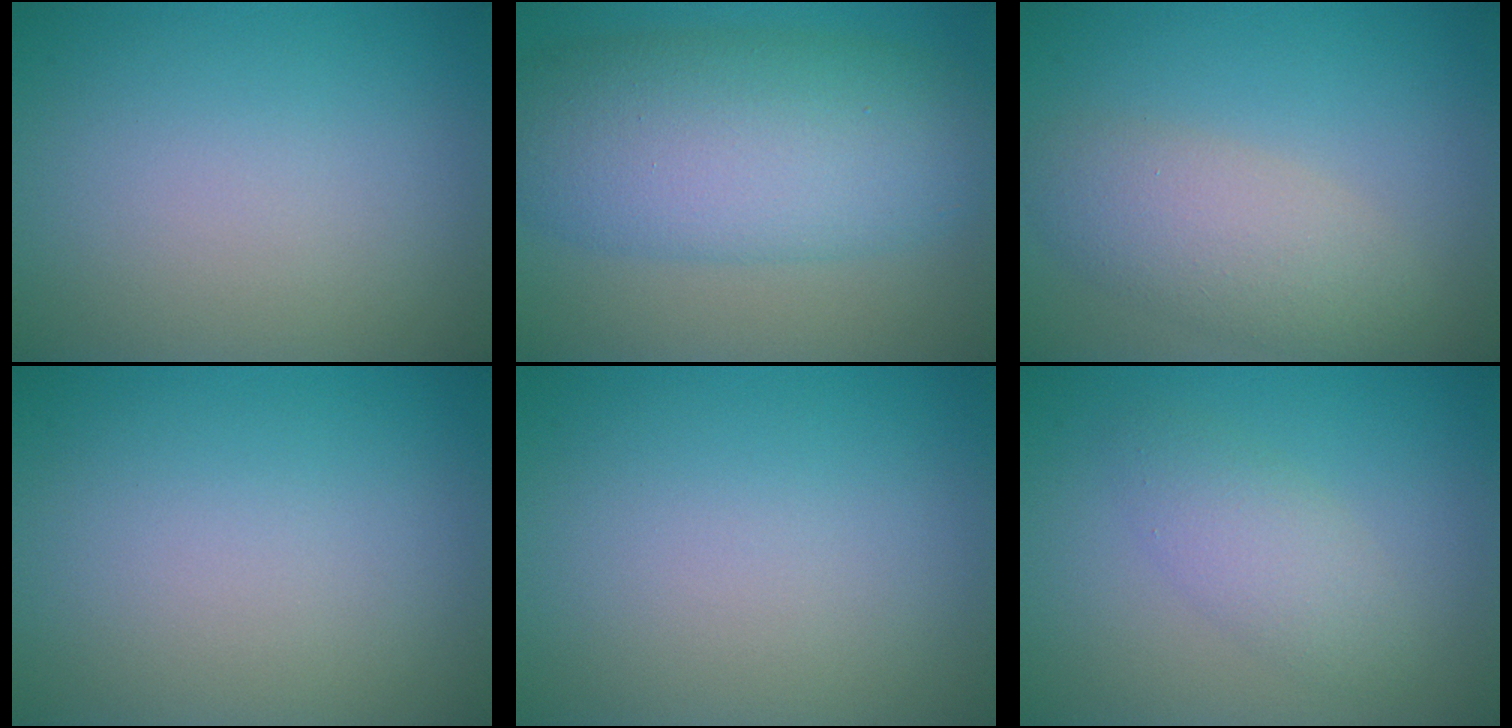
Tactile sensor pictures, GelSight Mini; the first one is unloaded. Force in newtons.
{"total": 9.9, "press": 9.9, "slide": 0.1}
{"total": 4.3, "press": 4.3, "slide": 0.4}
{"total": 0.0}
{"total": 0.0}
{"total": 2.7, "press": 2.7, "slide": 0.2}